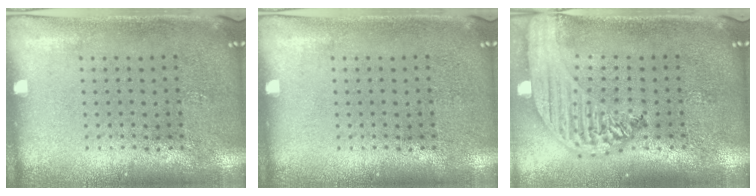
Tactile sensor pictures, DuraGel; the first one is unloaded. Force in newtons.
{"total": 0.0}
{"total": 2.9, "press": 2.3, "slide": 1.8}